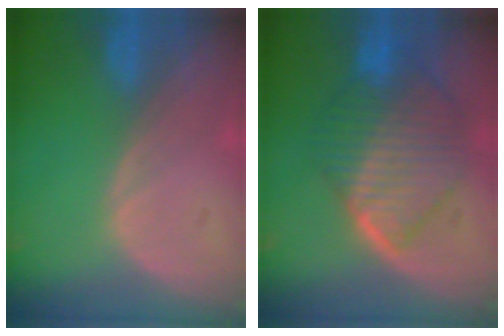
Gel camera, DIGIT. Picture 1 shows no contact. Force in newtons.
{"total": 10.3, "press": 10.2, "slide": 1.0}